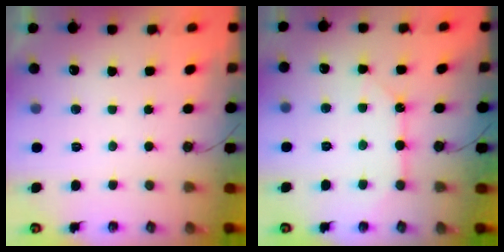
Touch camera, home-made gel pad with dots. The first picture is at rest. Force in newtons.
{"total": 9.9, "press": 9.9, "slide": 0.9}